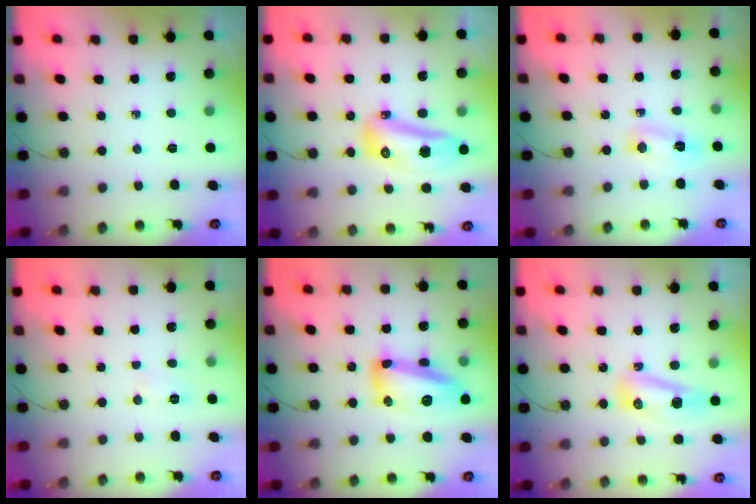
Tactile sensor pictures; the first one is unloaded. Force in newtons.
{"total": 18.8, "press": 15.6, "slide": 10.4}
{"total": 3.5, "press": 3.1, "slide": 1.5}
{"total": 3.8, "press": 3.7, "slide": 0.9}
{"total": 14.7, "press": 14.6, "slide": 1.0}
{"total": 8.1, "press": 8.0, "slide": 1.5}